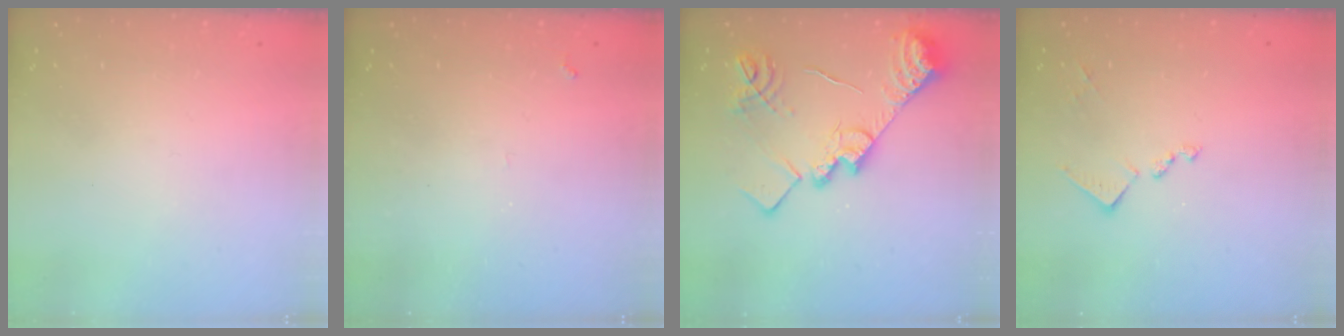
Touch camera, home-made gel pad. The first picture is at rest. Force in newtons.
{"total": 5.2, "press": 5.1, "slide": 0.8}
{"total": 19.6, "press": 19.5, "slide": 1.6}
{"total": 9.7, "press": 9.7, "slide": 0.6}